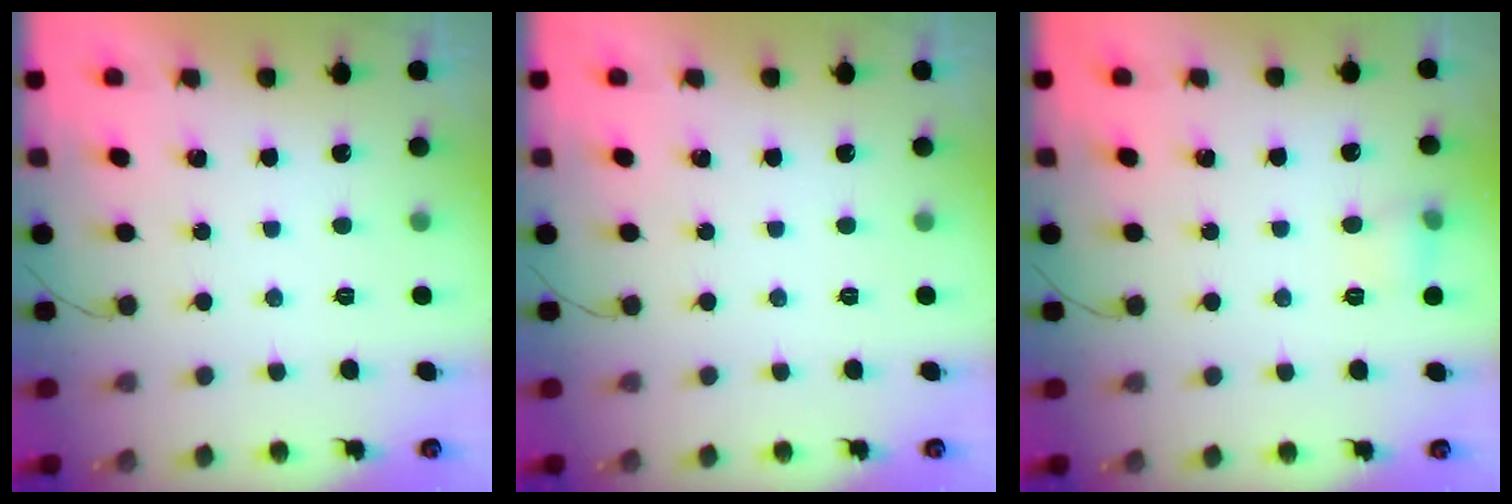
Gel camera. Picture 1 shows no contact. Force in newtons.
{"total": 0.0}
{"total": 6.1, "press": 5.9, "slide": 1.5}